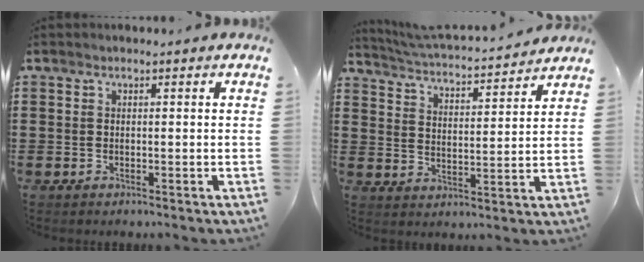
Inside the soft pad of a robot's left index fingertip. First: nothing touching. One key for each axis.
{"total": 3.7, "fx": 3.6, "fy": -0.2, "fz": 0.8, "tx": -0.037, "ty": -0.033, "tz": 0.056}